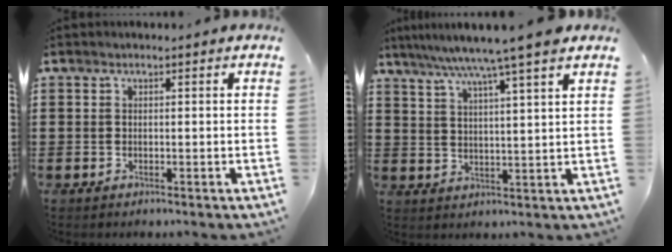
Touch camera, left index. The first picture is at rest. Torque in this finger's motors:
{"motor_torque": [1.19, -0.94, 1.02, 0.21]}